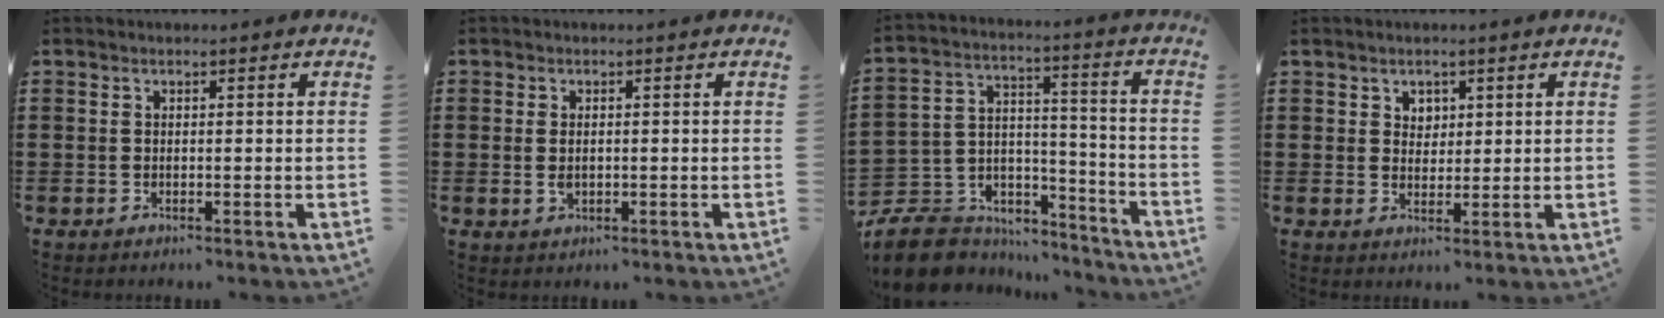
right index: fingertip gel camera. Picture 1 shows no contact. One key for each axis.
{"total": 1.7, "fx": 0.0, "fy": 1.0, "fz": 1.4, "tx": -0.037, "ty": 0.002, "tz": -0.003}
{"total": 7.9, "fx": -6.4, "fy": 4.4, "fz": 1.4, "tx": -0.046, "ty": 0.011, "tz": -0.122}
{"total": 2.3, "fx": 1.4, "fy": 1.7, "fz": 0.4, "tx": -0.014, "ty": 0.009, "tz": 0.025}